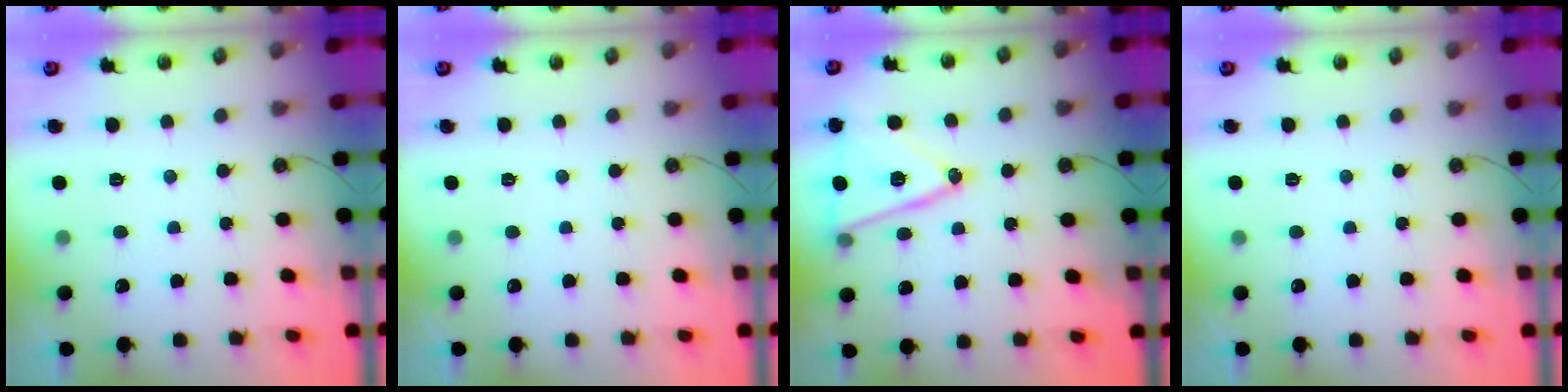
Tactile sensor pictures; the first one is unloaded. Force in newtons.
{"total": 0.0}
{"total": 15.8, "press": 15.4, "slide": 3.5}
{"total": 0.0}